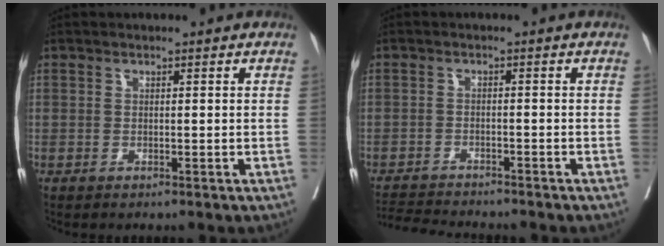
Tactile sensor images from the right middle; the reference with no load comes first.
{"total": 6.7, "force": [-6.5, 0.1, 1.6], "torque": [-0.022, -0.012, -0.106]}